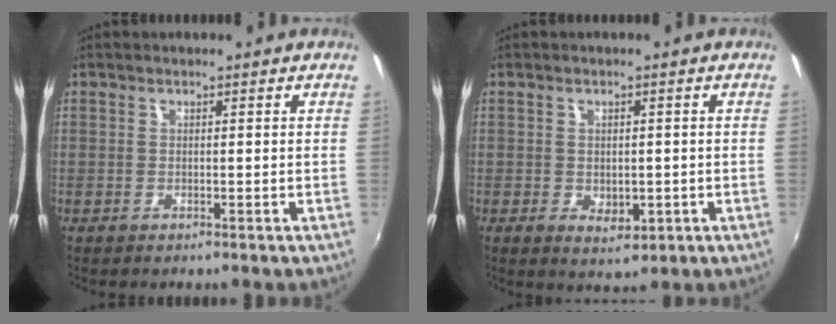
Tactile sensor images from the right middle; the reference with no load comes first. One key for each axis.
{"total": 3.7, "fx": -0.9, "fy": 2.4, "fz": 2.7, "tx": -0.046, "ty": -0.009, "tz": -0.008}